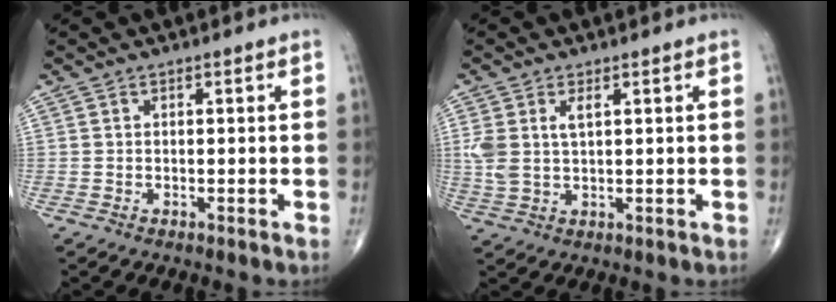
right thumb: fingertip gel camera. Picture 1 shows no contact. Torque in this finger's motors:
{"motor_torque": [0.04, 0.09, 0.60, 0.29, 0.06]}